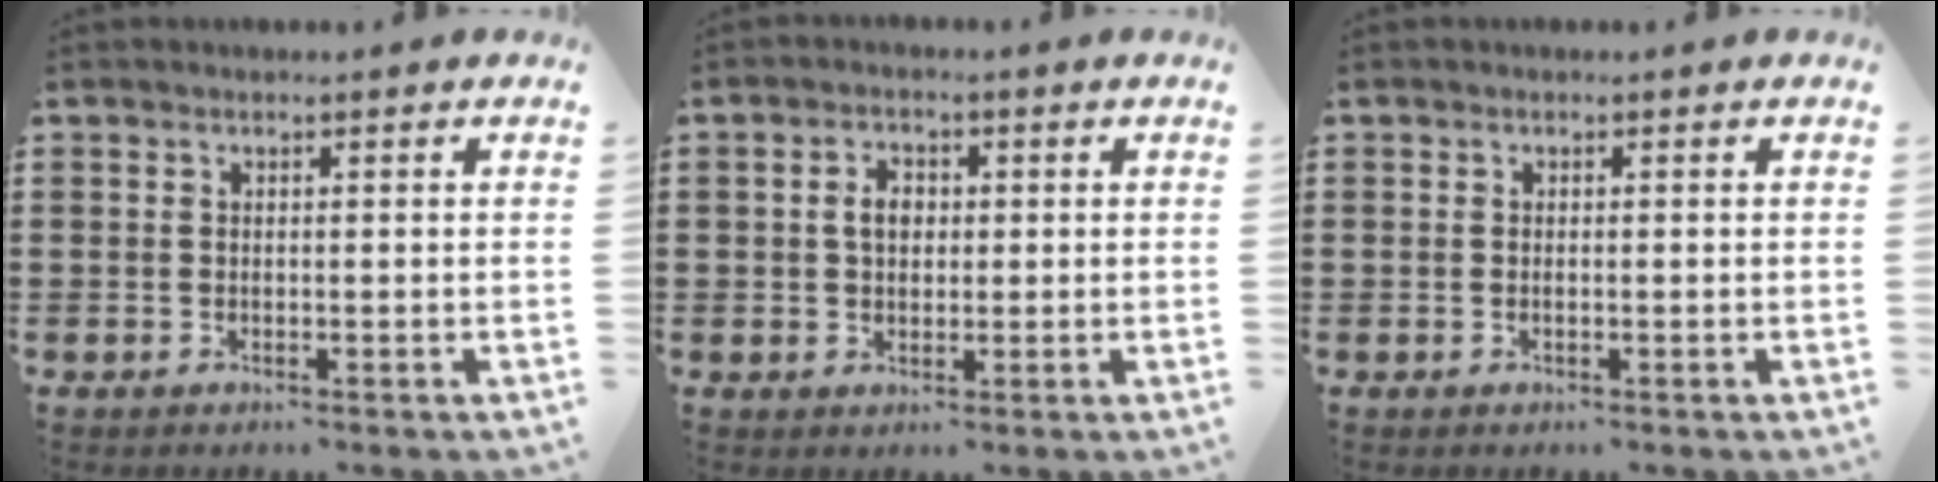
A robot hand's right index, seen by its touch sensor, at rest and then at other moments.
{"total": 3.2, "force": [0.3, 2.2, 2.3], "torque": [-0.050, 0.011, 0.003]}
{"total": 0.0}